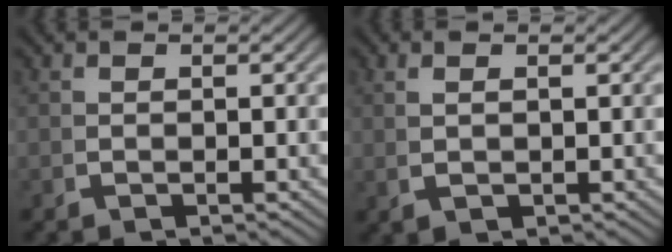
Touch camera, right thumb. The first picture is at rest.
{"total": 1.0, "force": [0.5, -0.1, 0.9], "torque": [-0.019, 0.006, 0.018]}